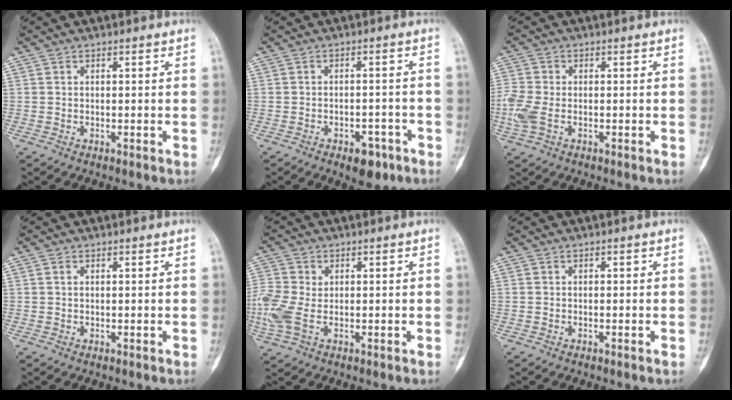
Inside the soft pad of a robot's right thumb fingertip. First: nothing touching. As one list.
[{"total": 5.8, "force": [-3.4, 3.1, 3.5], "torque": [-0.030, 0.021, -0.041]}, {"total": 6.2, "force": [-1.3, 3.9, 4.6], "torque": [-0.131, 0.005, -0.030]}, {"total": 0.6, "force": [0.3, 0.3, 0.4], "torque": [-0.011, 0.005, 0.006]}, {"total": 8.1, "force": [-0.5, 5.5, 5.9], "torque": [-0.164, 0.002, -0.010]}, {"total": 0.0}]